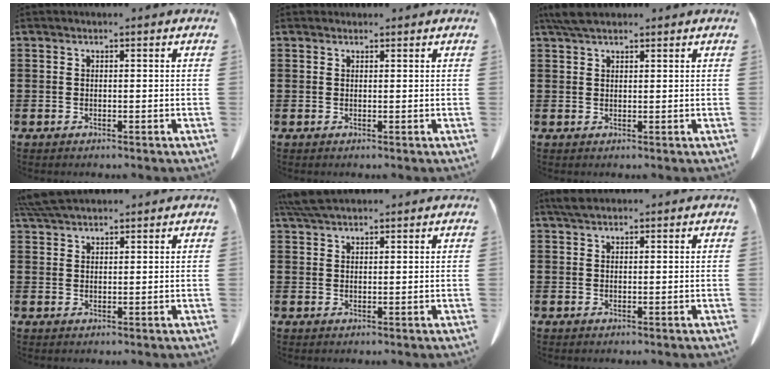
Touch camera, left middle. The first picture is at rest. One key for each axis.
{"total": 0.5, "fx": 0.5, "fy": 0.2, "fz": 0.0, "tx": -0.001, "ty": 0.000, "tz": 0.010}
{"total": 3.4, "fx": 2.6, "fy": 1.0, "fz": 2.0, "tx": -0.047, "ty": 0.004, "tz": 0.050}
{"total": 4.3, "fx": 3.9, "fy": 0.7, "fz": 1.8, "tx": -0.046, "ty": -0.003, "tz": 0.074}
{"total": 4.2, "fx": 3.5, "fy": 0.8, "fz": 2.1, "tx": -0.051, "ty": -0.001, "tz": 0.066}
{"total": 1.9, "fx": 1.4, "fy": 0.6, "fz": 1.1, "tx": -0.026, "ty": 0.004, "tz": 0.027}